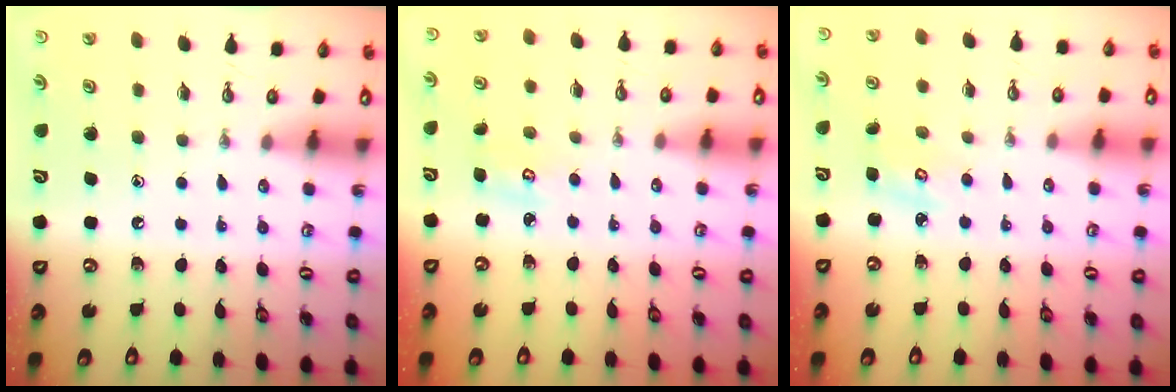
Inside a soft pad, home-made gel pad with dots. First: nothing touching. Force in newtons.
{"total": 3.7, "press": 3.7, "slide": 0.3}
{"total": 3.1, "press": 3.1, "slide": 0.3}